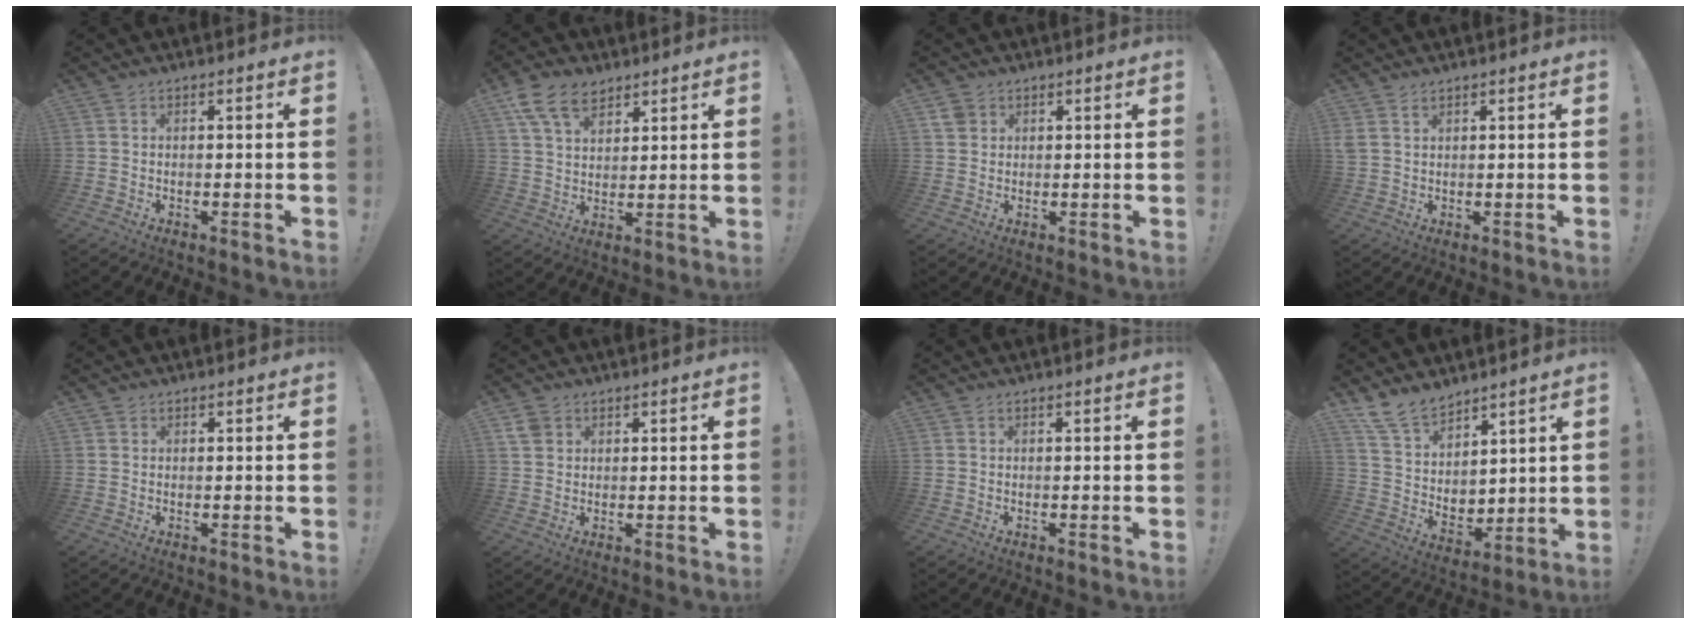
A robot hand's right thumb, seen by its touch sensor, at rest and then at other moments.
{"total": 11.3, "force": [6.8, 7.1, 5.6], "torque": [-0.102, -0.020, 0.133]}
{"total": 3.3, "force": [1.8, 2.6, 1.1], "torque": [-0.017, -0.003, 0.035]}
{"total": 2.2, "force": [1.5, 1.1, 1.2], "torque": [-0.031, 0.000, 0.031]}
{"total": 0.5, "force": [0.5, 0.2, 0.1], "torque": [0.005, -0.003, 0.008]}
{"total": 3.7, "force": [2.0, 2.7, 1.6], "torque": [-0.026, -0.003, 0.039]}
{"total": 0.0}
{"total": 12.4, "force": [10.4, 6.0, 3.0], "torque": [-0.082, -0.071, 0.206]}